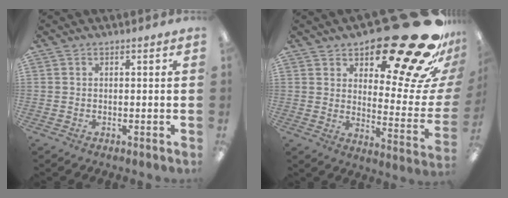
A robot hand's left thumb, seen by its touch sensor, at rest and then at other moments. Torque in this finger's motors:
{"motor_torque": [0.64, 0.81, 1.04, -1.72, 0.08]}